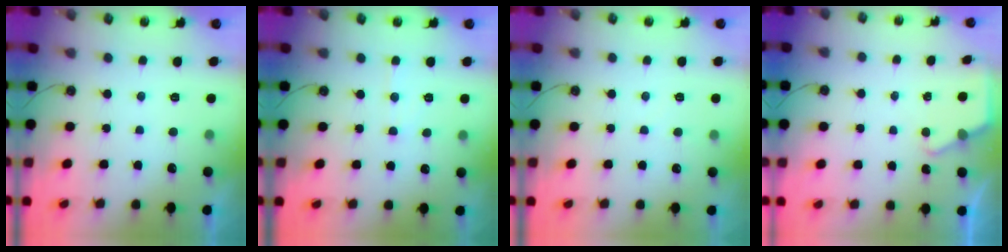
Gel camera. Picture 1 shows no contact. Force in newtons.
{"total": 4.8, "press": 4.7, "slide": 0.6}
{"total": 4.0, "press": 4.0, "slide": 0.6}
{"total": 2.7, "press": 2.7, "slide": 0.2}